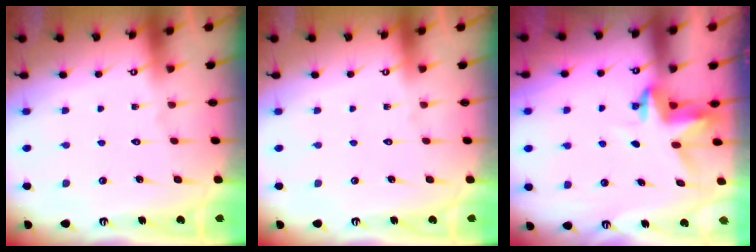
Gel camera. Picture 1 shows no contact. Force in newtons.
{"total": 0.0}
{"total": 3.8, "press": 3.8, "slide": 0.3}